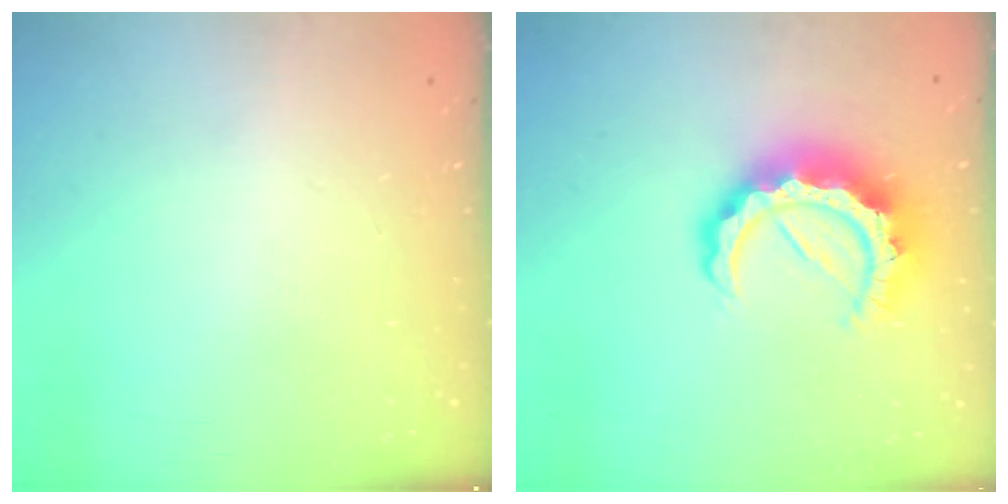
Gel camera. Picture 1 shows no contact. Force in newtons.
{"total": 13.4, "press": 13.3, "slide": 1.5}